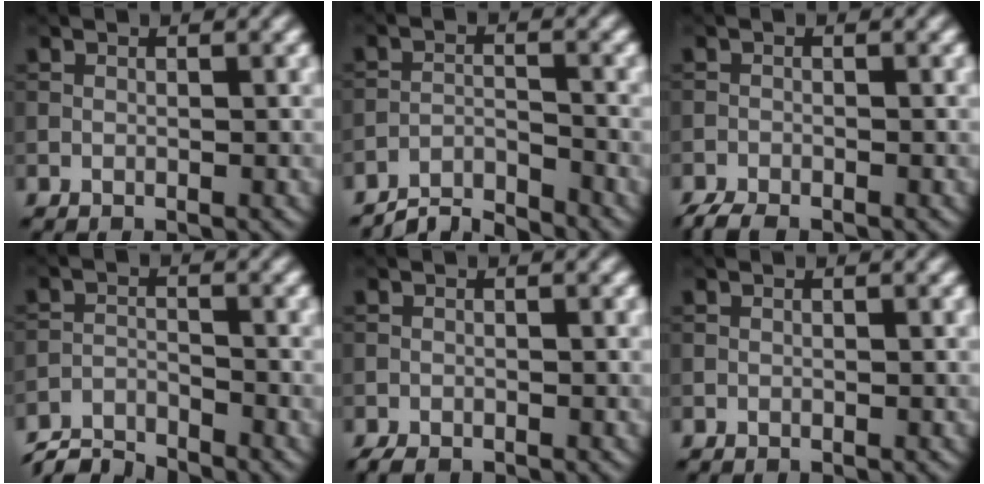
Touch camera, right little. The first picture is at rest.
{"total": 4.5, "force": [-4.4, 0.6, 1.0], "torque": [-0.018, -0.002, -0.088]}
{"total": 2.5, "force": [-2.3, 0.4, 0.9], "torque": [-0.019, -0.008, -0.049]}
{"total": 4.5, "force": [-4.3, 0.7, 1.0], "torque": [-0.021, -0.007, -0.090]}
{"total": 1.6, "force": [-1.4, 0.5, 0.6], "torque": [-0.011, -0.004, -0.026]}
{"total": 0.0}